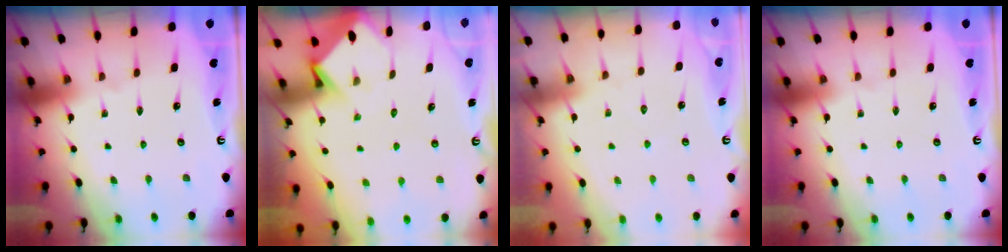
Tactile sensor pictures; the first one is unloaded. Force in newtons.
{"total": 3.6, "press": 3.6, "slide": 0.3}
{"total": 5.3, "press": 5.2, "slide": 0.6}
{"total": 0.0}